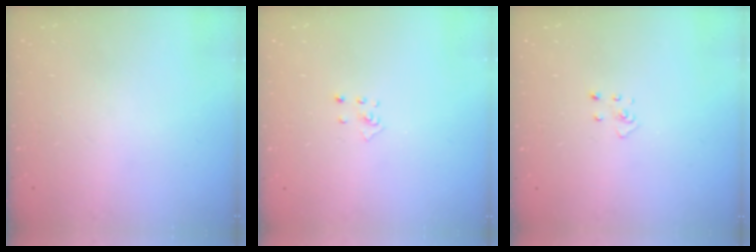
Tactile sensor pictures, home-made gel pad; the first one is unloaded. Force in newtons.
{"total": 2.9, "press": 2.9, "slide": 0.3}
{"total": 2.9, "press": 2.9, "slide": 0.2}